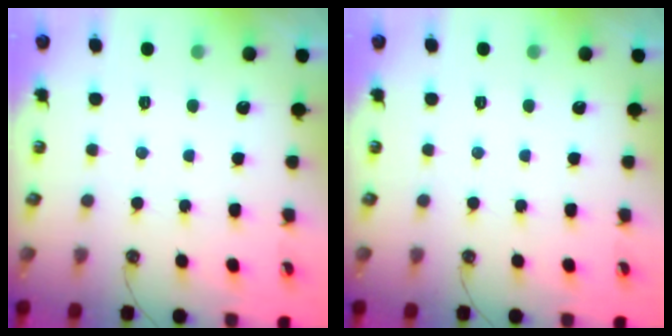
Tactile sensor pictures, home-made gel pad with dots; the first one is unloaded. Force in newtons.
{"total": 0.0}